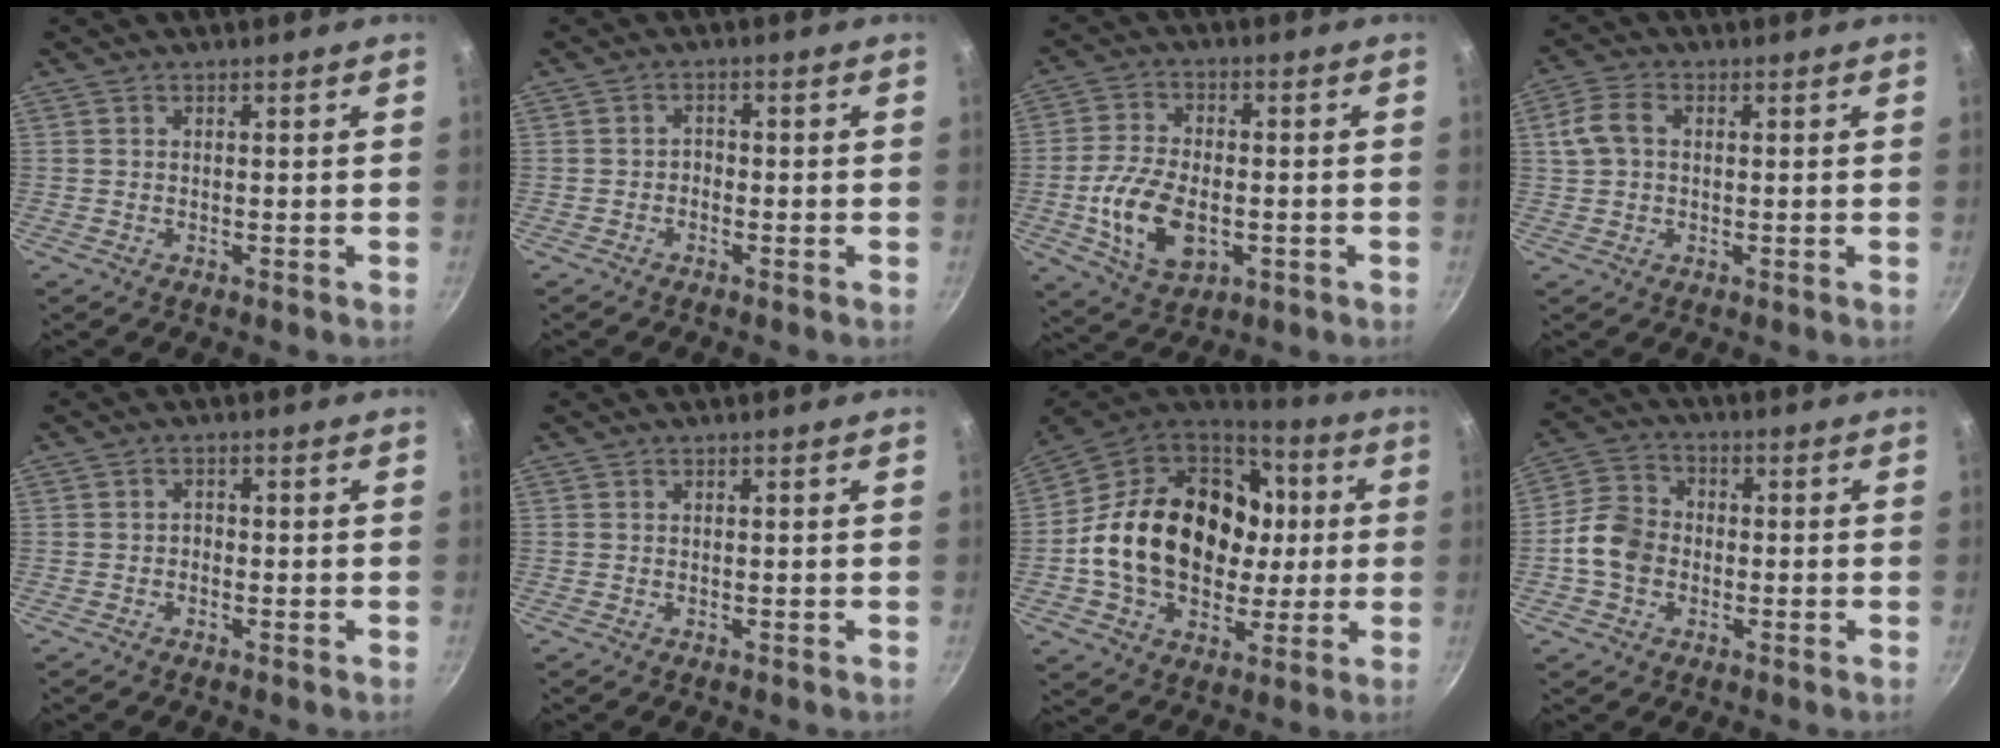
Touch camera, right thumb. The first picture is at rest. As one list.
[{"total": 1.4, "force": [-0.9, 1.0, 0.6], "torque": [-0.003, 0.011, -0.017]}, {"total": 12.5, "force": [-2.7, 7.4, 9.7], "torque": [-0.180, 0.011, -0.045]}, {"total": 5.7, "force": [0.9, 4.0, 3.9], "torque": [-0.077, 0.013, 0.011]}, {"total": 1.2, "force": [-0.7, 0.8, 0.4], "torque": [-0.003, 0.007, -0.013]}, {"total": 0.0}, {"total": 27.0, "force": [1.0, 20.4, 17.7], "torque": [-0.282, 0.034, 0.023]}, {"total": 8.7, "force": [-1.8, 7.0, 4.9], "torque": [-0.069, 0.021, -0.048]}]